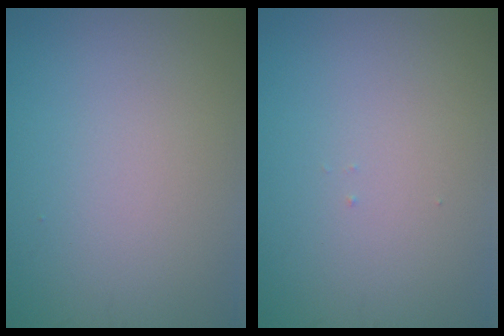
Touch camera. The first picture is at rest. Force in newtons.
{"total": 0.0}